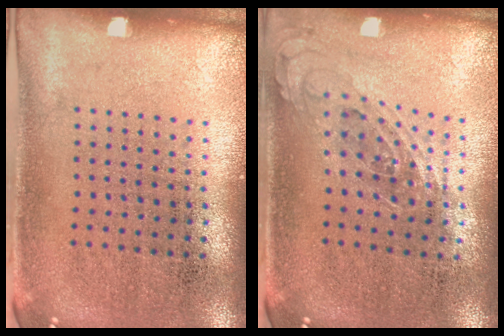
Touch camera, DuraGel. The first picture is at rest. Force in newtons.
{"total": 0.8, "press": 0.8, "slide": 0.3}